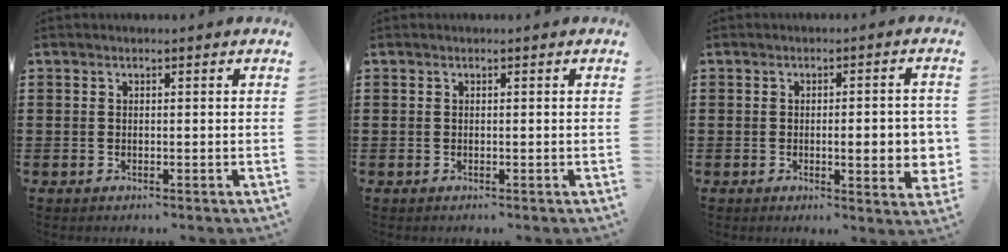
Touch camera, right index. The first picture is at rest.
{"total": 0.0}
{"total": 6.2, "force": [-0.7, 1.3, 6.0], "torque": [-0.075, -0.013, -0.015]}